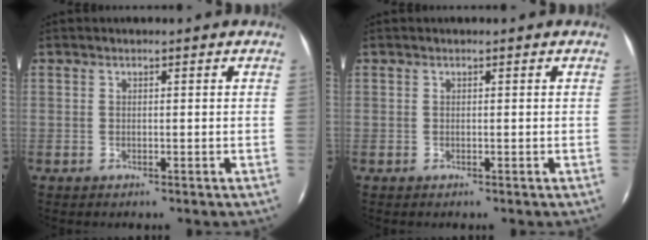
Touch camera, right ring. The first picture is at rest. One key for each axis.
{"total": 0.0}